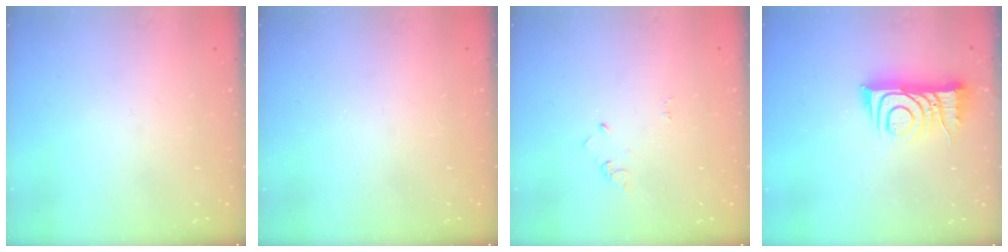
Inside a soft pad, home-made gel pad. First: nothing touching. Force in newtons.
{"total": 2.8, "press": 2.8, "slide": 0.4}
{"total": 2.9, "press": 2.9, "slide": 0.3}
{"total": 10.4, "press": 10.4, "slide": 1.0}